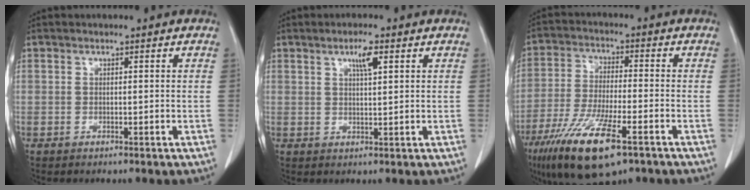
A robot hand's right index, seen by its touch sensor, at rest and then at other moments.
{"total": 3.3, "force": [1.7, 0.5, 2.9], "torque": [-0.051, 0.000, 0.029]}
{"total": 14.4, "force": [-8.4, 2.9, 11.3], "torque": [-0.226, -0.033, -0.146]}